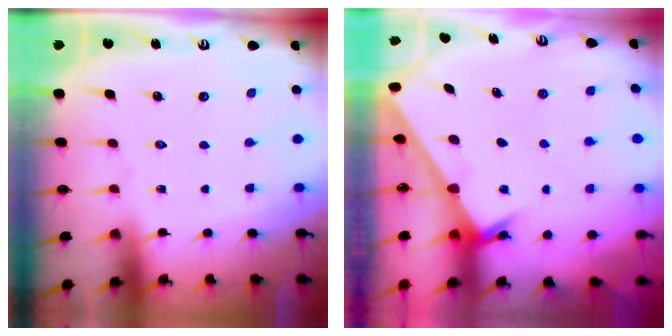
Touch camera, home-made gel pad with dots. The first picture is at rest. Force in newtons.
{"total": 2.2, "press": 2.2, "slide": 0.2}